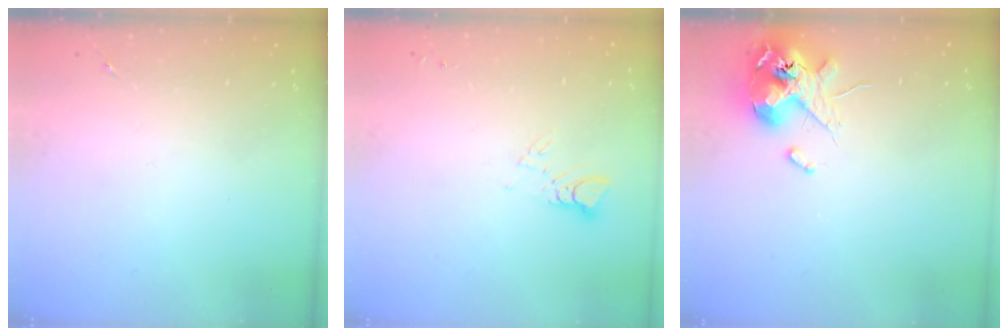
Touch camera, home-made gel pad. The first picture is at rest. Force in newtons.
{"total": 2.9, "press": 2.9, "slide": 0.2}
{"total": 13.1, "press": 12.9, "slide": 2.2}